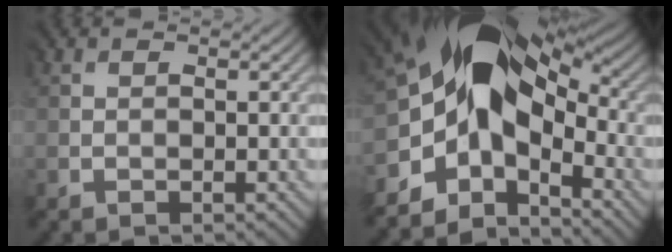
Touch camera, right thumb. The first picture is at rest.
{"total": 13.0, "force": [-1.1, 8.8, 9.6], "torque": [-0.152, 0.001, -0.029]}